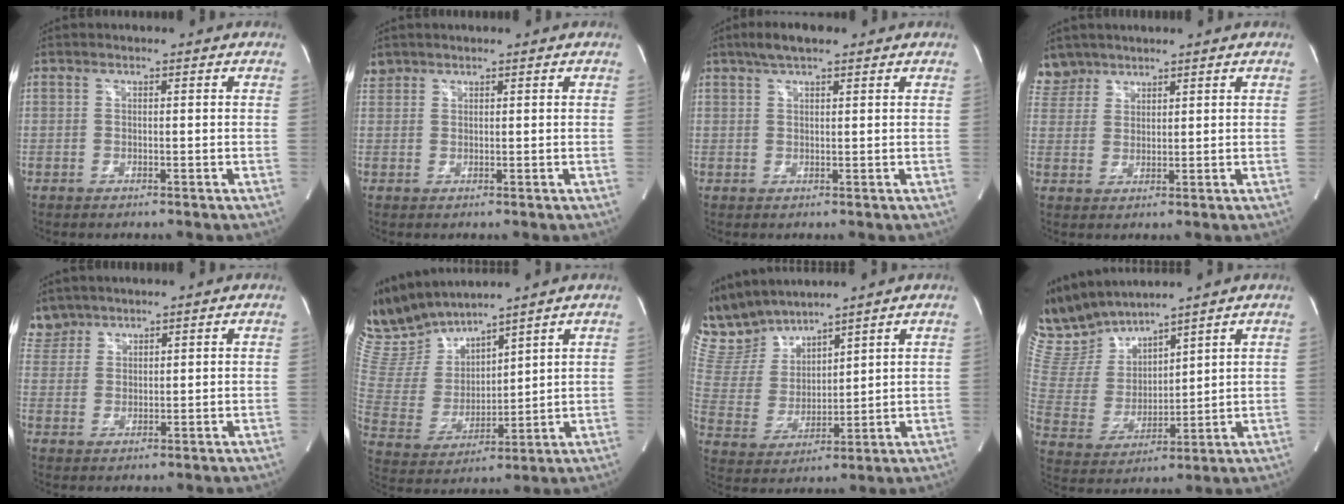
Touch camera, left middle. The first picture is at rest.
{"total": 1.8, "force": [1.5, 0.9, -0.2], "torque": [0.004, 0.012, 0.028]}
{"total": 4.4, "force": [3.2, 1.2, 2.9], "torque": [-0.059, 0.016, 0.055]}
{"total": 4.3, "force": [3.8, 2.1, -0.4], "torque": [0.011, 0.008, 0.079]}
{"total": 4.2, "force": [3.7, 1.8, -0.3], "torque": [0.008, 0.009, 0.080]}
{"total": 12.7, "force": [12.0, 2.4, 3.5], "torque": [-0.092, 0.008, 0.258]}
{"total": 10.7, "force": [10.1, 2.5, 2.4], "torque": [-0.075, 0.016, 0.219]}
{"total": 12.0, "force": [11.4, 2.2, 2.9], "torque": [-0.084, 0.011, 0.247]}